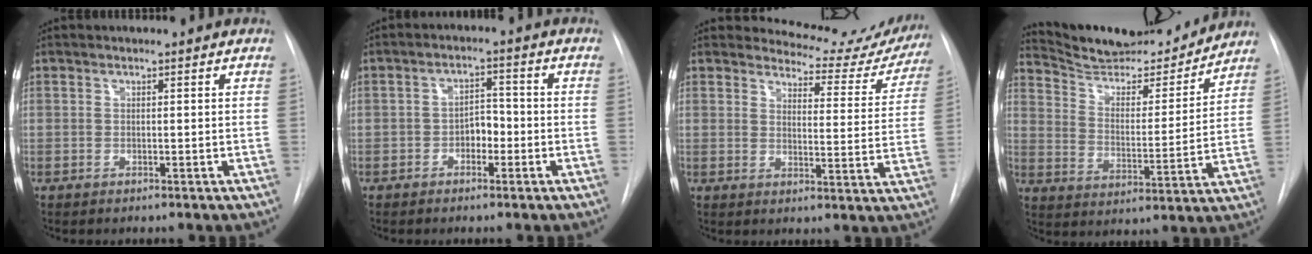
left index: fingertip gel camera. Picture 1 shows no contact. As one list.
[{"total": 3.6, "force": [-2.2, 2.0, 2.1], "torque": [-0.028, 0.005, -0.038]}, {"total": 12.4, "force": [12.0, 3.1, 0.4], "torque": [0.019, -0.063, 0.116]}, {"total": 16.5, "force": [15.8, 2.4, 4.1], "torque": [-0.067, -0.021, 0.242]}]